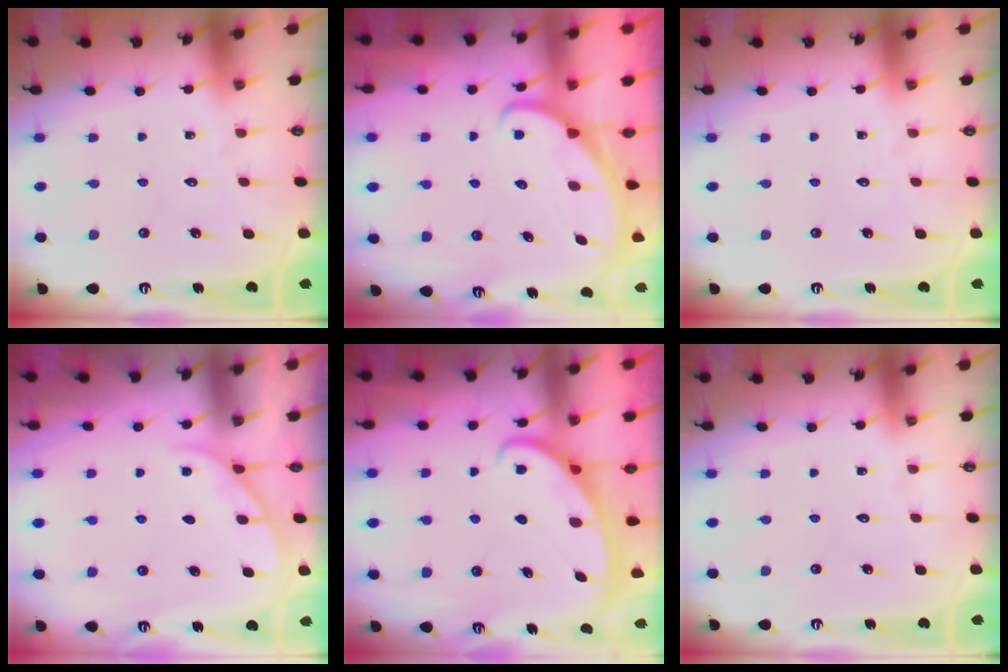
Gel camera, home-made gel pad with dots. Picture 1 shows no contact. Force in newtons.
{"total": 2.1, "press": 2.1, "slide": 0.1}
{"total": 0.0}
{"total": 2.1, "press": 2.1, "slide": 0.2}
{"total": 2.6, "press": 2.6, "slide": 0.4}
{"total": 0.0}